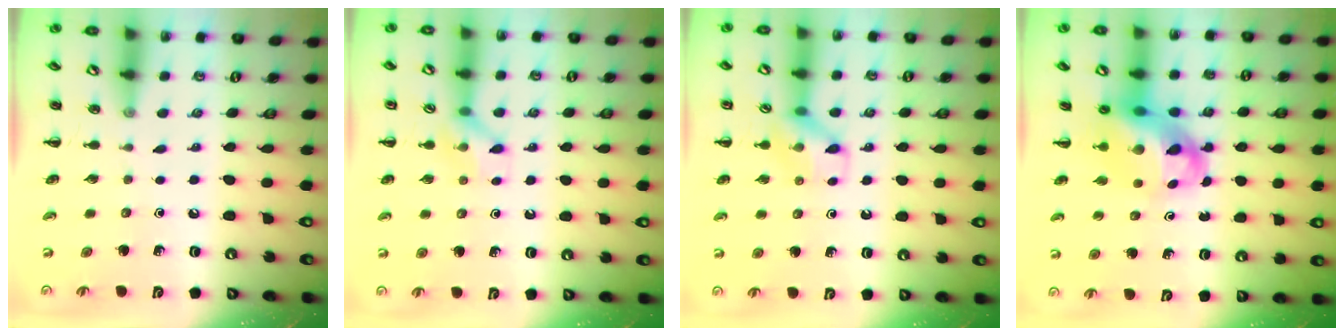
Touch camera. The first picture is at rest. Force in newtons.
{"total": 7.7, "press": 7.7, "slide": 0.2}
{"total": 11.2, "press": 11.1, "slide": 1.3}
{"total": 10.9, "press": 10.6, "slide": 2.8}